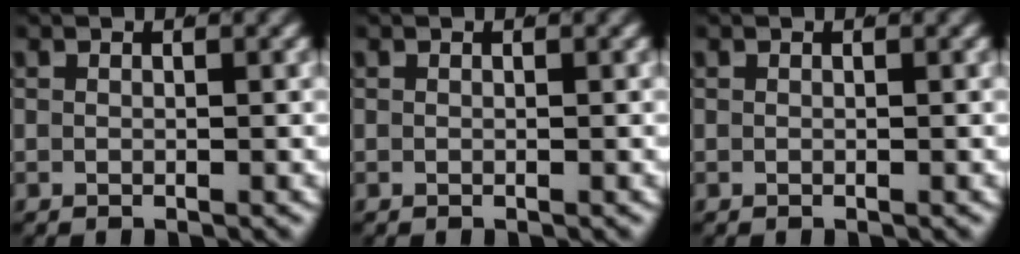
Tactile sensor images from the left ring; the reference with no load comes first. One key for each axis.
{"total": 0.0}
{"total": 0.0}